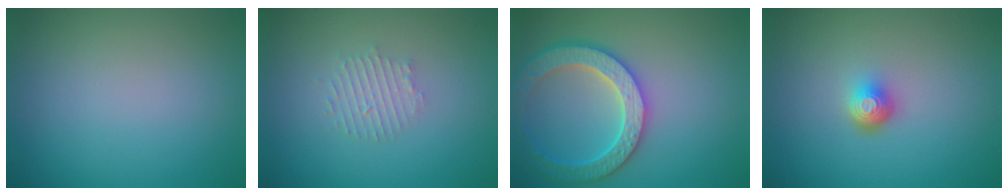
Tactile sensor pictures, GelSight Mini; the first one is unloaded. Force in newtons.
{"total": 1.8, "press": 1.7, "slide": 0.4}
{"total": 5.4, "press": 5.0, "slide": 1.9}
{"total": 2.3, "press": 1.5, "slide": 1.8}